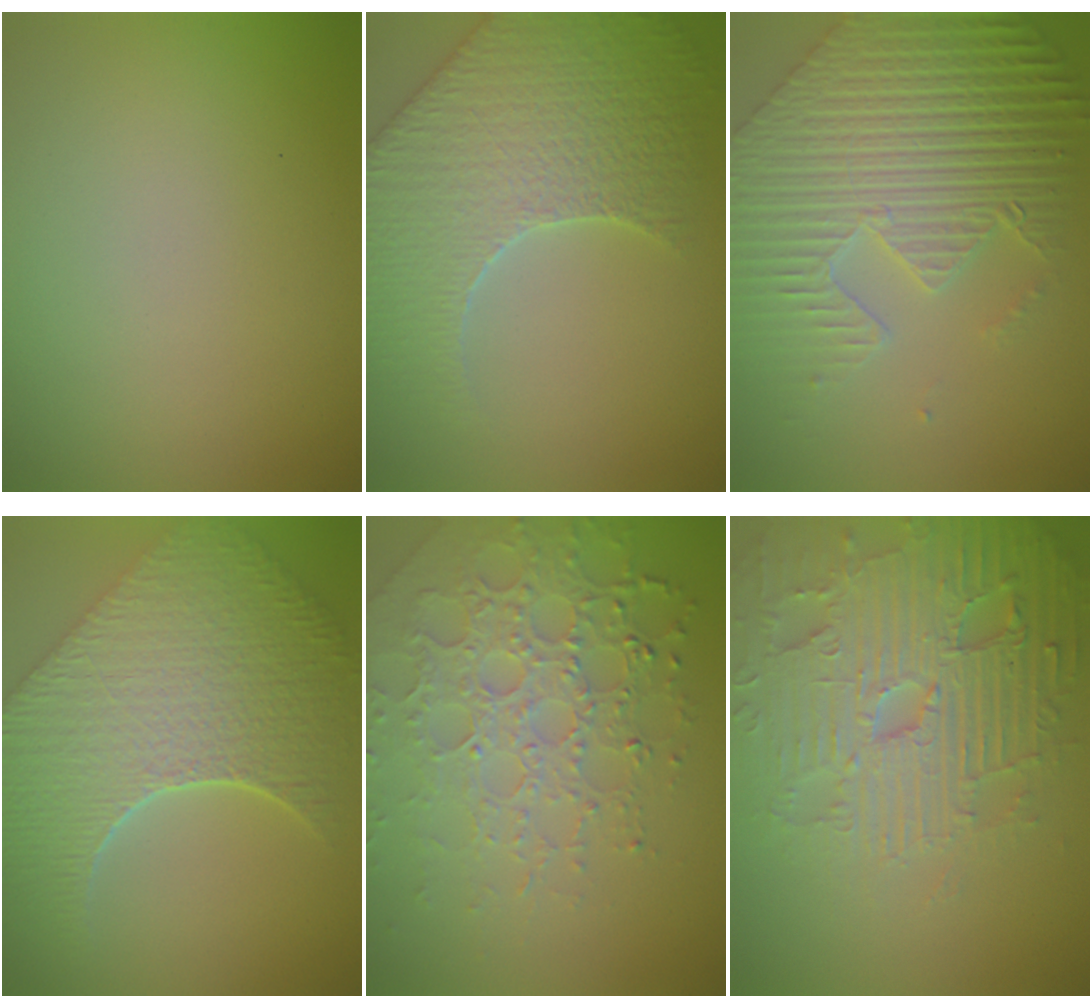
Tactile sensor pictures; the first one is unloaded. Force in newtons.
{"total": 6.6, "press": 5.7, "slide": 3.4}
{"total": 8.4, "press": 6.5, "slide": 5.3}
{"total": 9.8, "press": 7.0, "slide": 6.9}
{"total": 6.4, "press": 4.9, "slide": 4.1}
{"total": 6.0, "press": 5.9, "slide": 1.5}